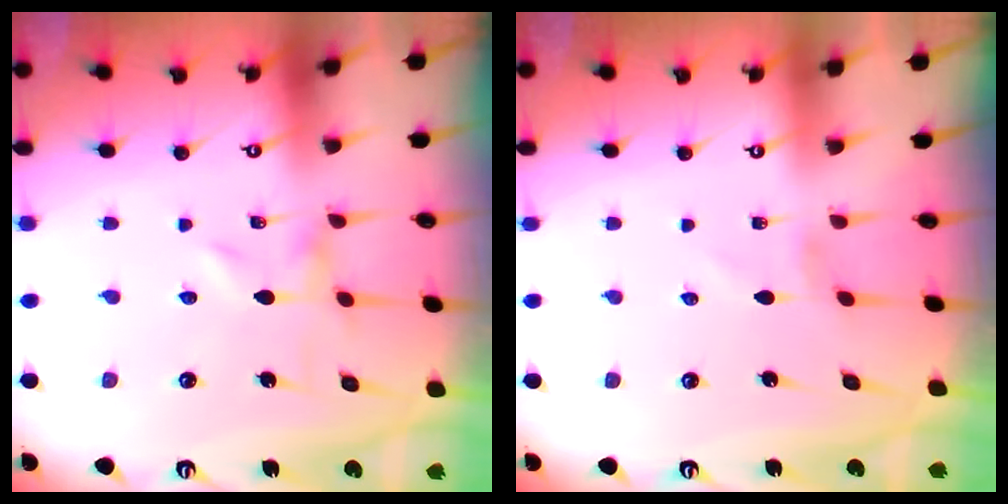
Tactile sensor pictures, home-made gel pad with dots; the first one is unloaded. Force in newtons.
{"total": 0.0}